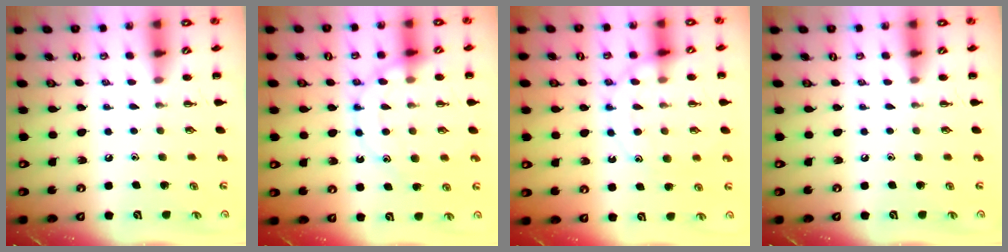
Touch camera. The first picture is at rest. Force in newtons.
{"total": 14.7, "press": 14.6, "slide": 2.2}
{"total": 14.2, "press": 14.1, "slide": 1.3}
{"total": 0.0}